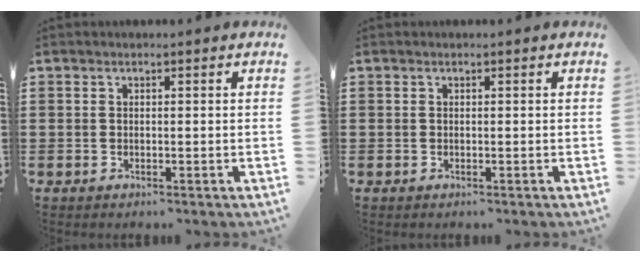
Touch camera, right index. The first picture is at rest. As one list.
[{"total": 0.0}]